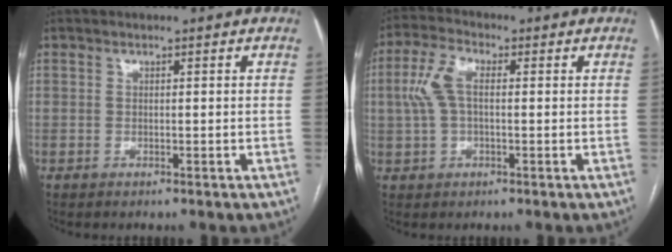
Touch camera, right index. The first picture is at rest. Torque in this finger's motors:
{"motor_torque": [1.11, 0.30, 0.56, 0.06]}